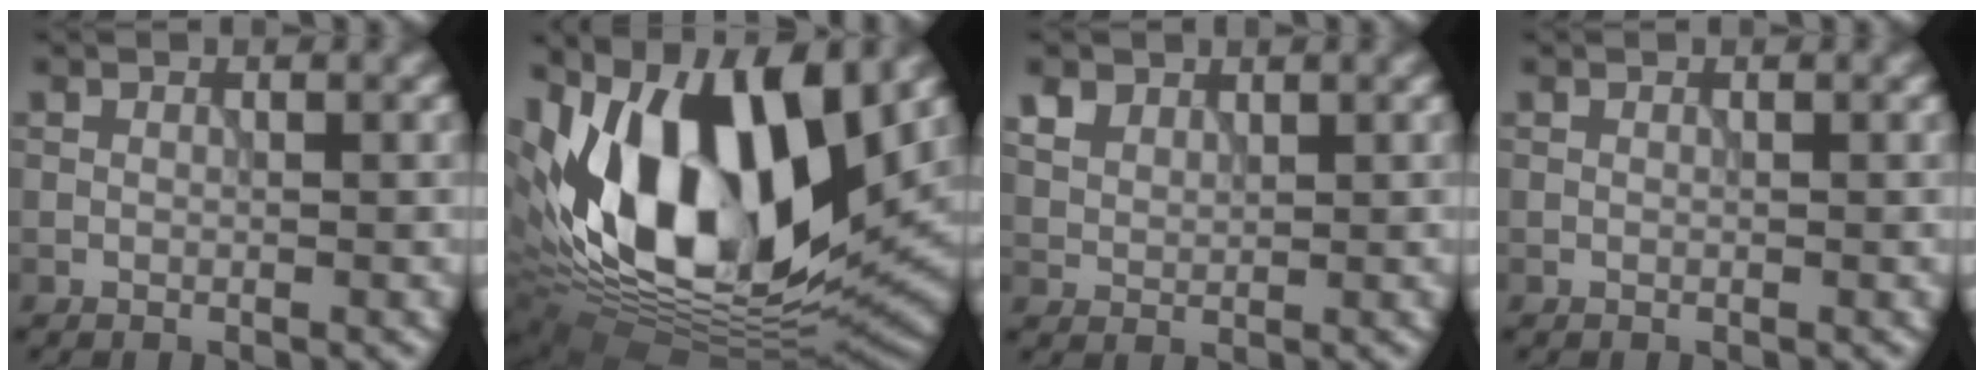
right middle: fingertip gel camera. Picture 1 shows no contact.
{"total": 15.3, "force": [2.7, 8.4, 12.5], "torque": [-0.222, -0.004, 0.032]}
{"total": 2.2, "force": [1.4, 1.4, 0.9], "torque": [-0.030, 0.001, 0.031]}
{"total": 0.0}